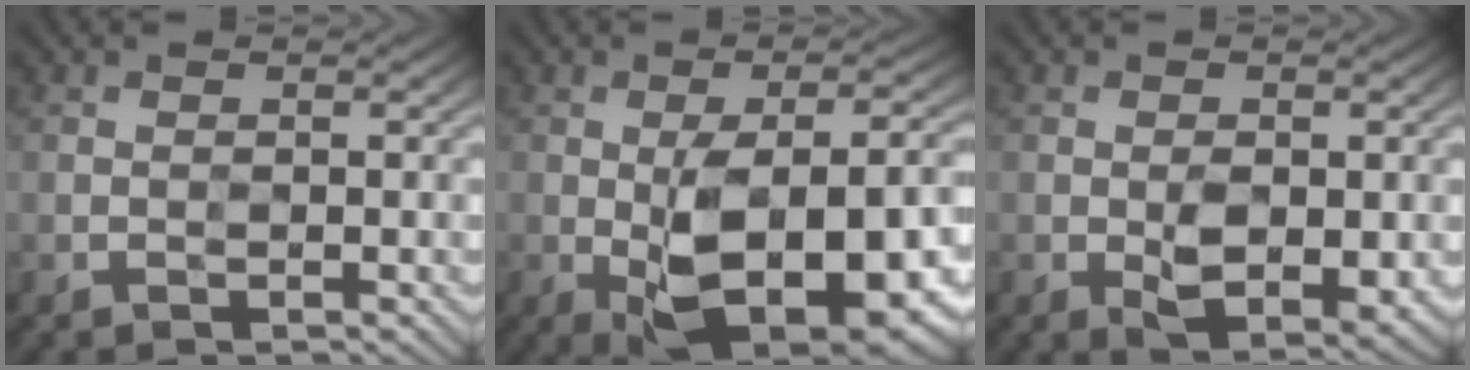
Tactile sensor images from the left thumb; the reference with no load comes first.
{"total": 13.9, "force": [-3.8, 6.4, 11.8], "torque": [-0.190, -0.016, -0.047]}
{"total": 4.4, "force": [-1.0, 2.4, 3.5], "torque": [-0.057, -0.013, -0.007]}